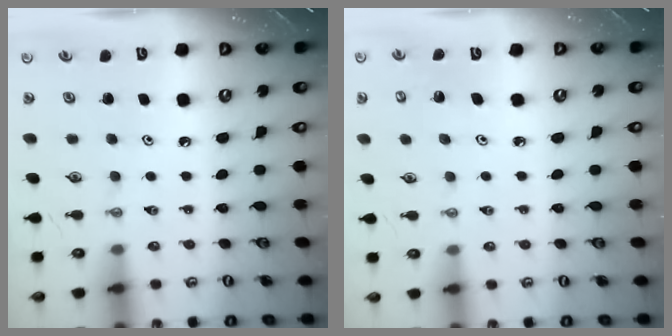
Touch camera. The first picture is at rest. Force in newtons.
{"total": 3.3, "press": 3.2, "slide": 0.5}